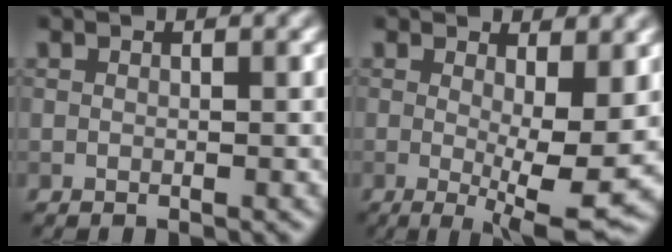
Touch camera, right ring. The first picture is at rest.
{"total": 7.4, "force": [-0.3, 1.6, 7.3], "torque": [-0.108, -0.011, 0.000]}